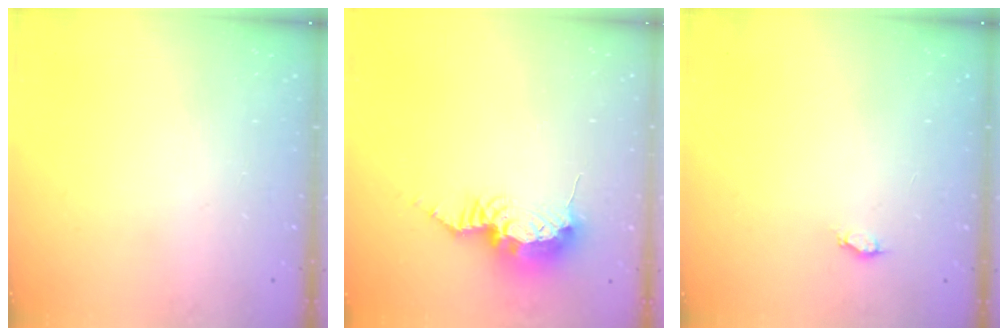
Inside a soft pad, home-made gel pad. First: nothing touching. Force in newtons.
{"total": 11.0, "press": 11.0, "slide": 1.2}
{"total": 1.8, "press": 1.8, "slide": 0.3}